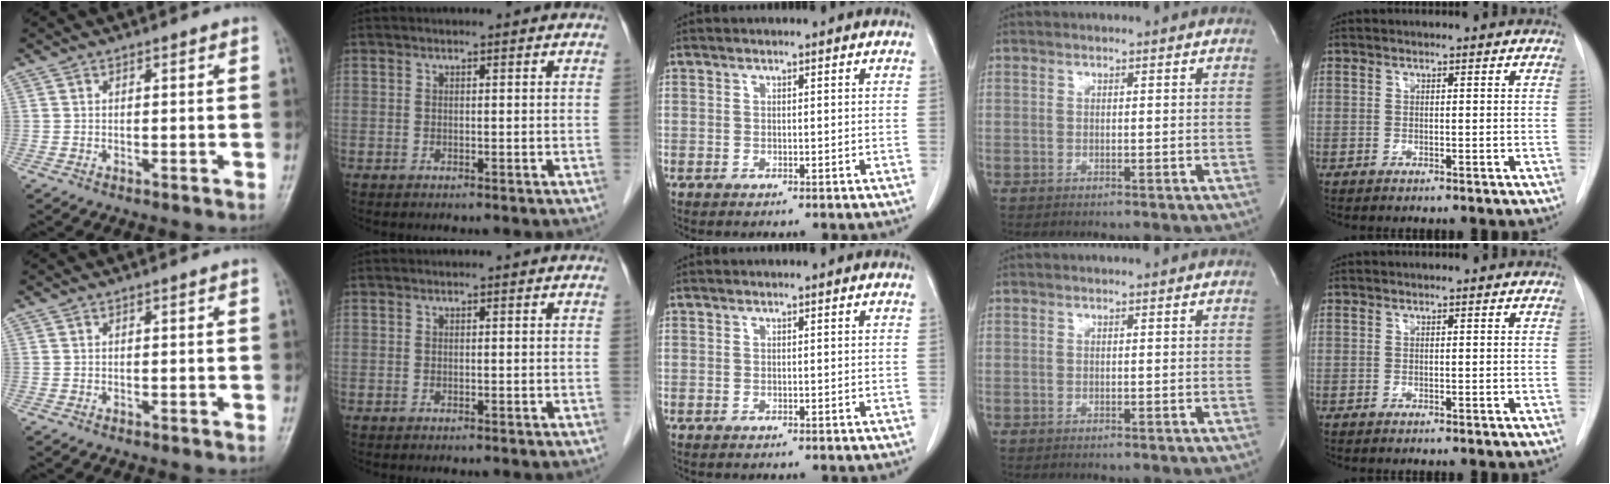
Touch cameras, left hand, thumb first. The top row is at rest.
{}